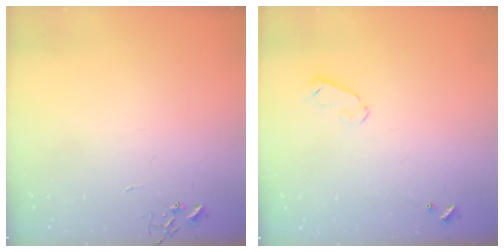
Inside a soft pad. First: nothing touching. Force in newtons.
{"total": 4.1, "press": 4.0, "slide": 0.4}